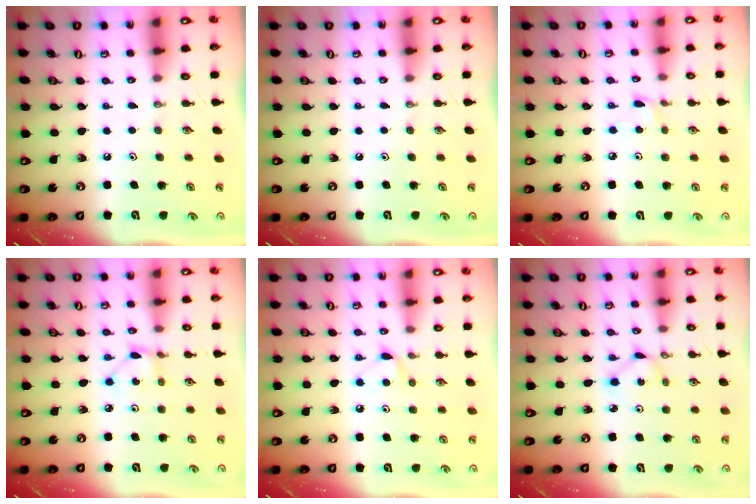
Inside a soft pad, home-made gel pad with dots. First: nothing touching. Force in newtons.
{"total": 0.0}
{"total": 3.0, "press": 2.9, "slide": 0.4}
{"total": 2.2, "press": 2.2, "slide": 0.1}
{"total": 5.6, "press": 5.5, "slide": 0.7}
{"total": 1.6, "press": 1.6, "slide": 0.2}